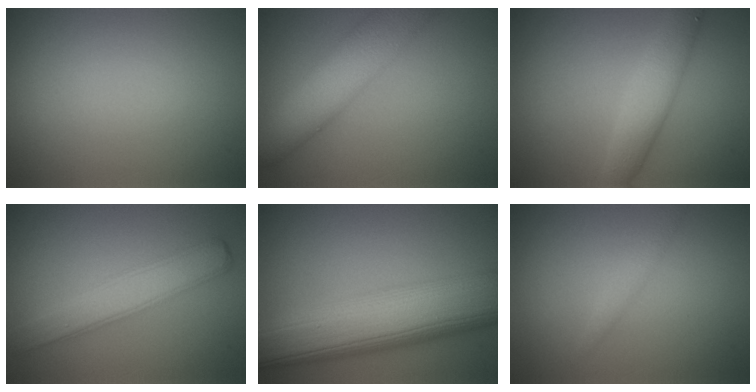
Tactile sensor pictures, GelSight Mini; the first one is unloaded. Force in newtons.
{"total": 7.7, "press": 7.7, "slide": 0.3}
{"total": 3.8, "press": 3.8, "slide": 0.3}
{"total": 4.3, "press": 4.3, "slide": 0.1}
{"total": 12.2, "press": 12.2, "slide": 0.2}
{"total": 1.1, "press": 1.1, "slide": 0.0}